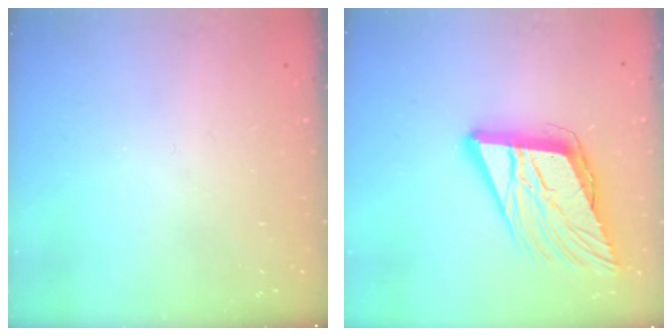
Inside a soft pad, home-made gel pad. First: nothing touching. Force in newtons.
{"total": 17.4, "press": 16.8, "slide": 4.4}